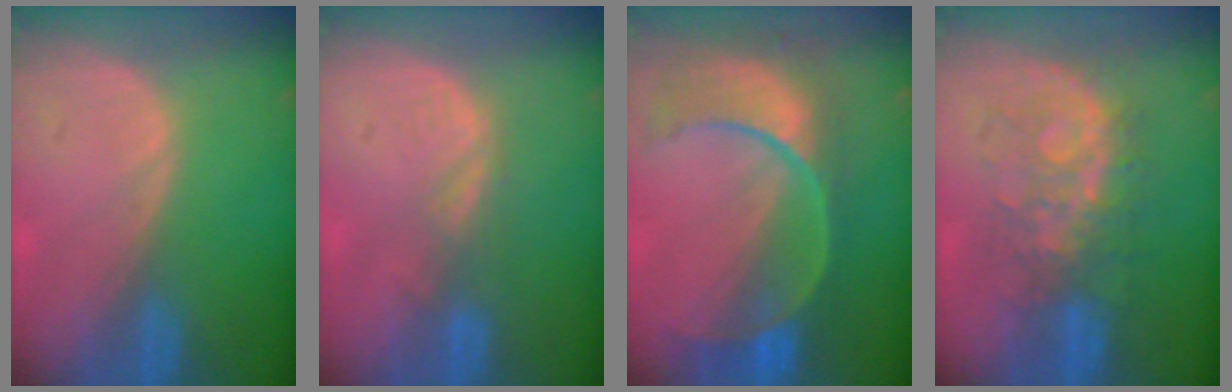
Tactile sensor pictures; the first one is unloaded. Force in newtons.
{"total": 2.8, "press": 2.2, "slide": 1.7}
{"total": 11.1, "press": 9.4, "slide": 5.9}
{"total": 7.9, "press": 7.9, "slide": 0.0}